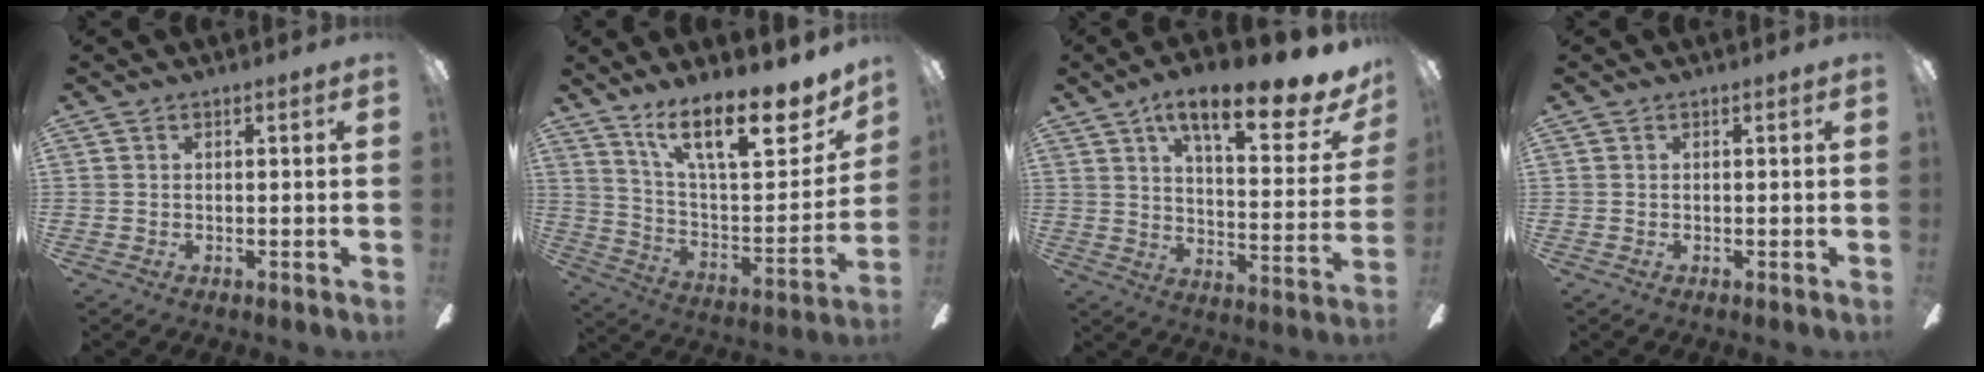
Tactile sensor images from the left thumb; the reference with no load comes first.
{"total": 20.4, "force": [13.8, 6.6, 13.5], "torque": [-0.203, -0.099, 0.230]}
{"total": 17.7, "force": [12.1, 5.3, 11.8], "torque": [-0.182, -0.073, 0.196]}
{"total": 0.0}